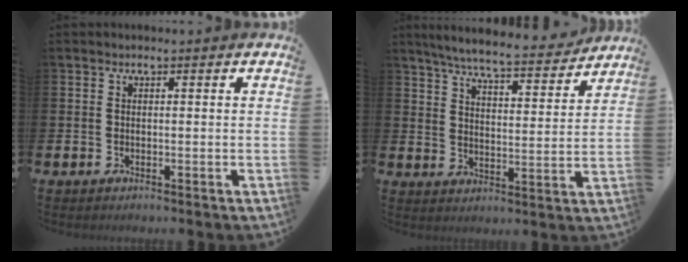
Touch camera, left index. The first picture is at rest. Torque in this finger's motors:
{"motor_torque": [1.00, -1.14, 0.66, 0.21]}